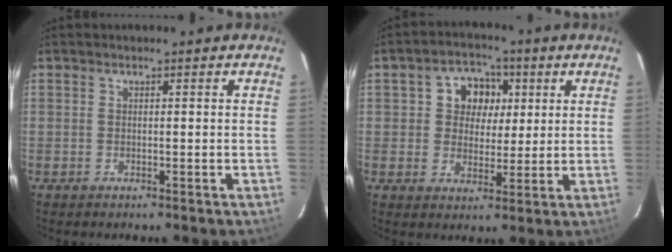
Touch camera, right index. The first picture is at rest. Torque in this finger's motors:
{"motor_torque": [0.19, -0.01, 0.15, 0.06]}